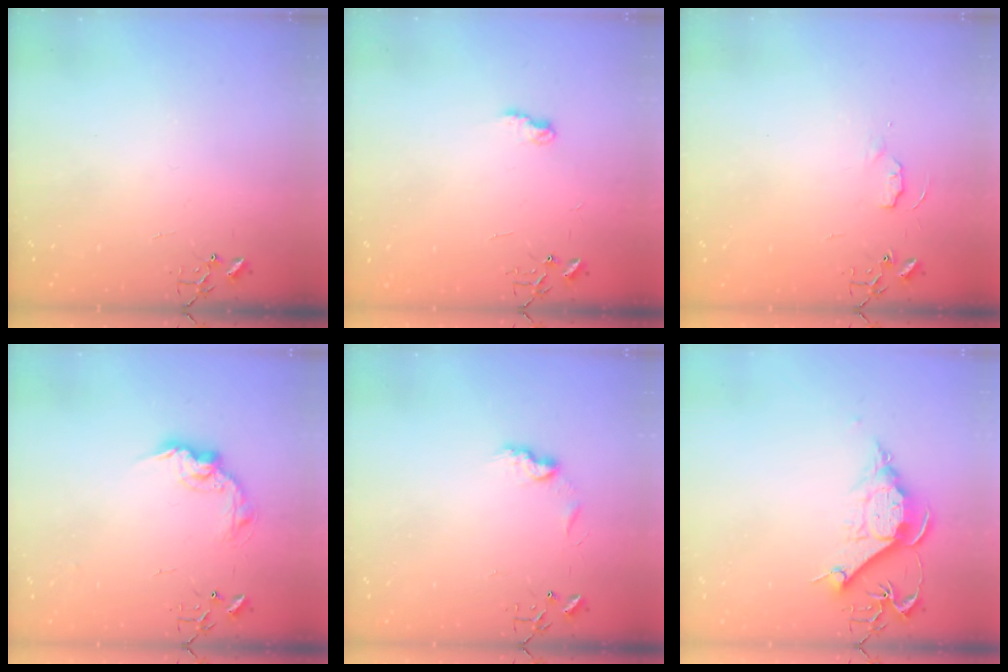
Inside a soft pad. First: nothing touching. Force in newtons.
{"total": 6.2, "press": 6.1, "slide": 0.8}
{"total": 3.8, "press": 3.7, "slide": 0.5}
{"total": 11.5, "press": 11.5, "slide": 0.5}
{"total": 7.5, "press": 7.5, "slide": 0.2}
{"total": 11.2, "press": 11.2, "slide": 1.0}